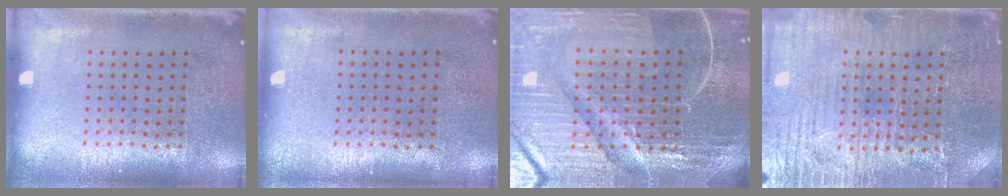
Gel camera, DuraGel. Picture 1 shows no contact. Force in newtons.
{"total": 0.0}
{"total": 5.7, "press": 5.3, "slide": 2.1}
{"total": 4.1, "press": 4.0, "slide": 0.9}